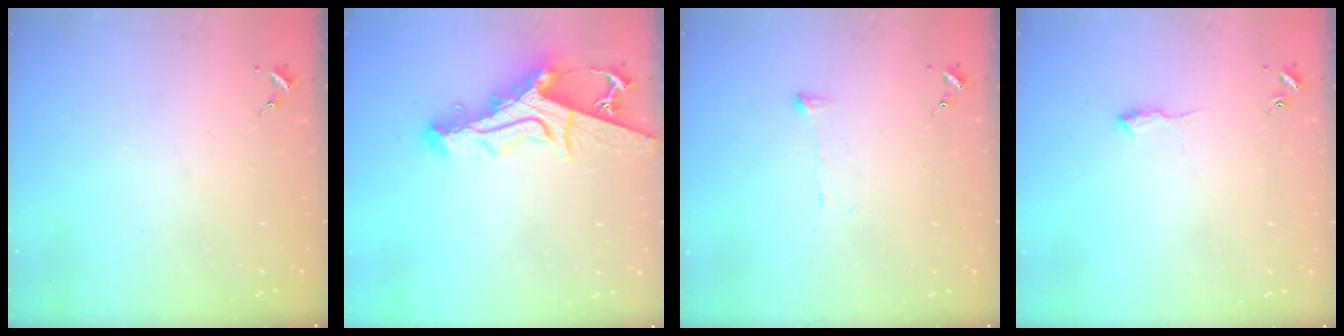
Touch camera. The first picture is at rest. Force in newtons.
{"total": 14.9, "press": 14.8, "slide": 1.3}
{"total": 4.8, "press": 4.7, "slide": 0.4}
{"total": 7.7, "press": 7.7, "slide": 0.7}